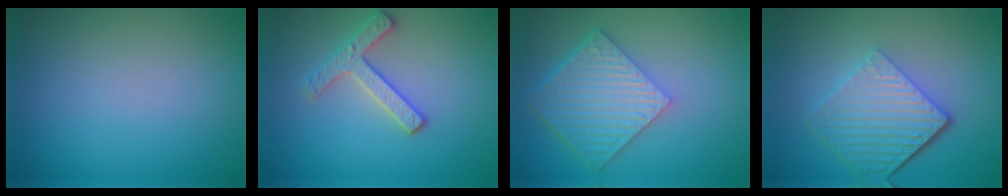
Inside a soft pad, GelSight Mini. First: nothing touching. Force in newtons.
{"total": 2.8, "press": 2.7, "slide": 0.9}
{"total": 6.9, "press": 4.9, "slide": 4.8}
{"total": 6.1, "press": 4.3, "slide": 4.4}